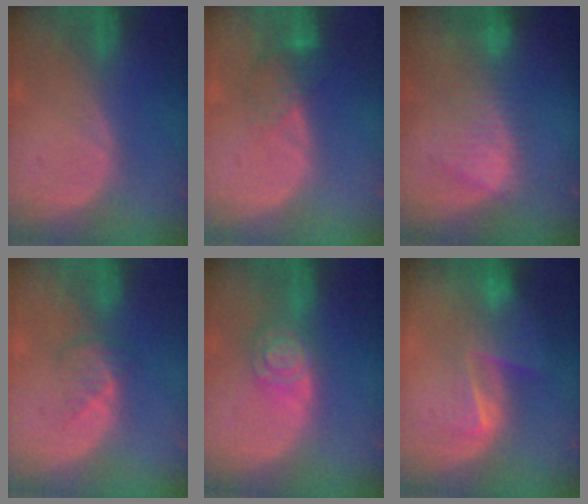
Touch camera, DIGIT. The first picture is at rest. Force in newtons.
{"total": 4.4, "press": 3.7, "slide": 2.3}
{"total": 7.6, "press": 7.4, "slide": 1.8}
{"total": 2.6, "press": 2.6, "slide": 0.4}
{"total": 5.8, "press": 5.8, "slide": 0.3}
{"total": 7.1, "press": 6.1, "slide": 3.5}